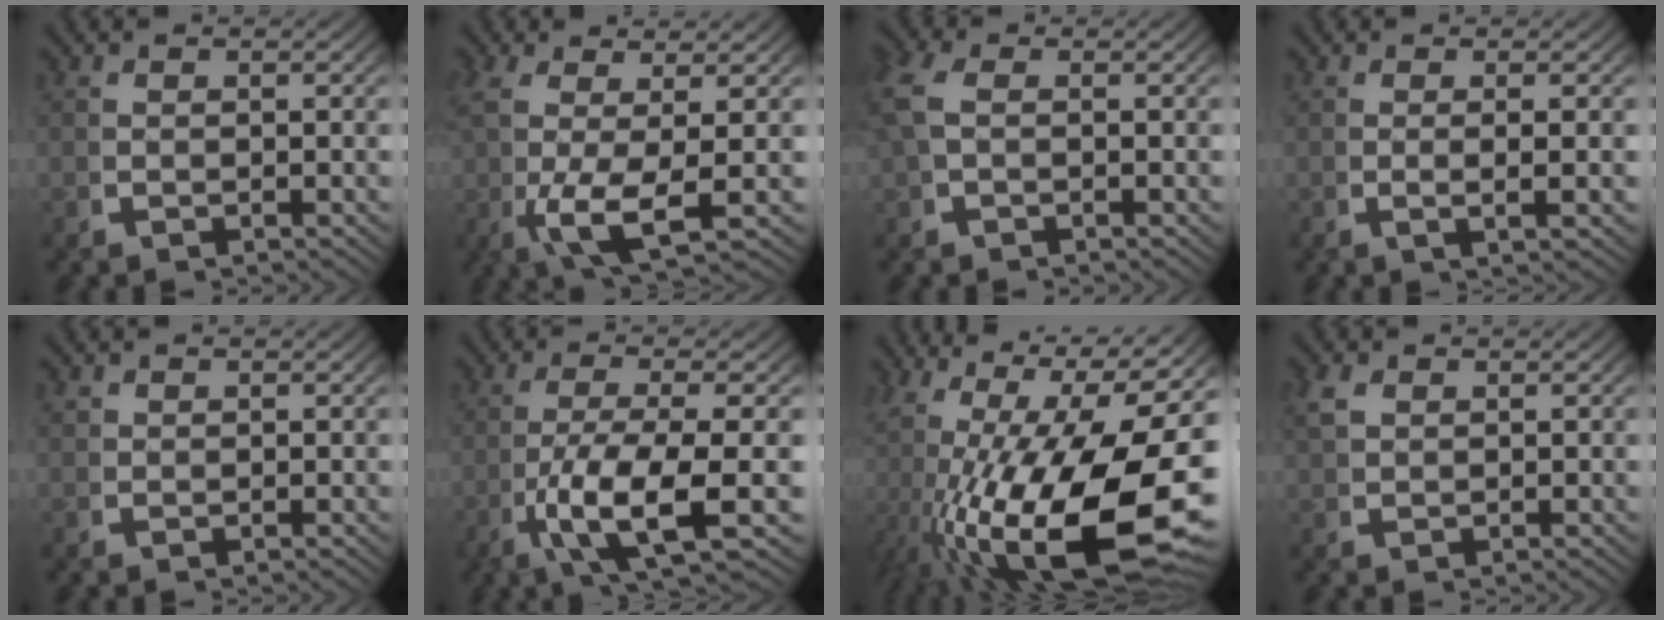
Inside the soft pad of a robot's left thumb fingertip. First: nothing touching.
{"total": 6.6, "force": [-0.4, 2.4, 6.2], "torque": [-0.149, -0.026, 0.007]}
{"total": 2.4, "force": [0.3, 1.6, 1.7], "torque": [-0.057, -0.001, 0.009]}
{"total": 2.2, "force": [0.2, -0.2, 2.2], "torque": [-0.046, 0.000, 0.002]}
{"total": 0.8, "force": [0.6, 0.5, 0.2], "torque": [-0.008, -0.003, 0.015]}
{"total": 9.4, "force": [-2.0, 3.5, 8.5], "torque": [-0.187, -0.031, -0.015]}
{"total": 21.9, "force": [-2.0, 12.3, 18.0], "torque": [-0.311, -0.062, 0.008]}
{"total": 1.8, "force": [1.3, 0.9, 0.9], "torque": [-0.023, 0.005, 0.030]}